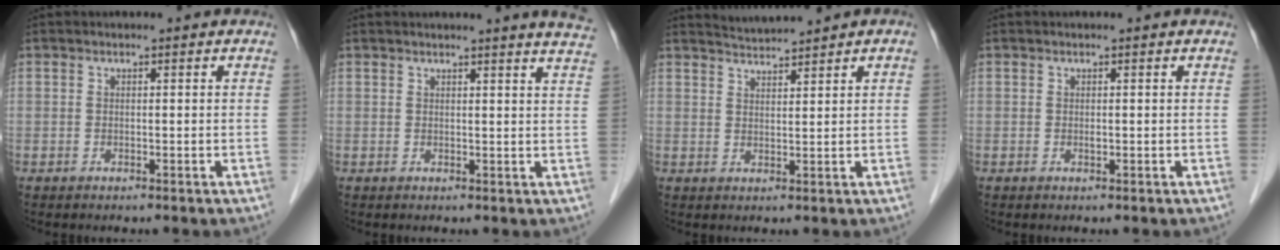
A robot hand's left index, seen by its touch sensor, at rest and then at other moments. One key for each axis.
{"total": 7.7, "fx": 7.2, "fy": -0.7, "fz": 2.6, "tx": -0.026, "ty": -0.027, "tz": 0.056}
{"total": 2.9, "fx": 2.8, "fy": -0.7, "fz": 0.0, "tx": -0.003, "ty": 0.010, "tz": 0.056}
{"total": 0.0}